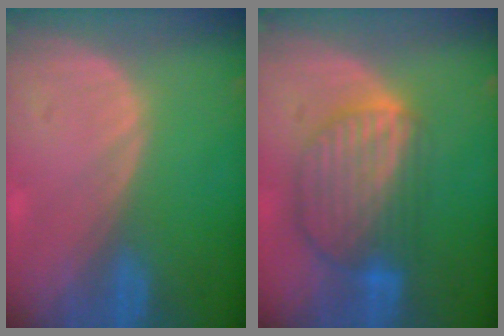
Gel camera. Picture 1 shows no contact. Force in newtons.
{"total": 9.0, "press": 7.7, "slide": 4.7}